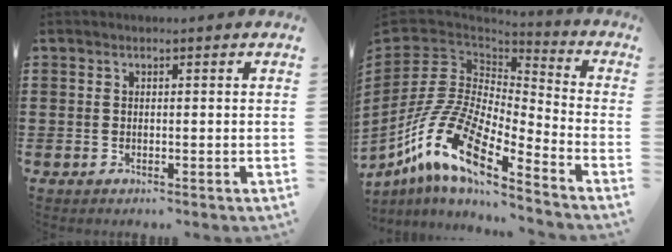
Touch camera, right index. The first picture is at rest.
{"total": 14.9, "force": [-9.7, 5.1, 10.1], "torque": [-0.244, -0.005, -0.200]}